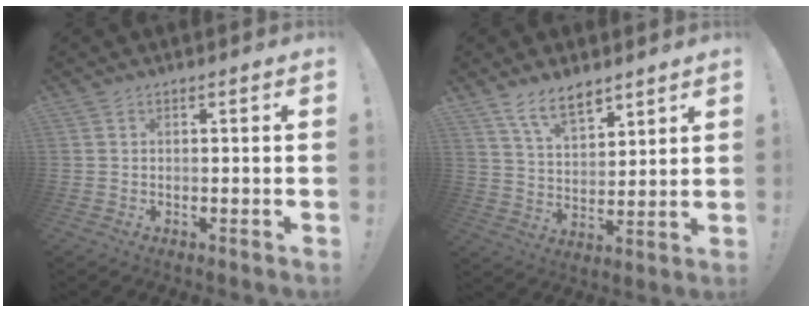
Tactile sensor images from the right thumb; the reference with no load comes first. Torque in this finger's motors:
{"motor_torque": [-0.13, 0.18, 0.08, 0.10, 0.08]}